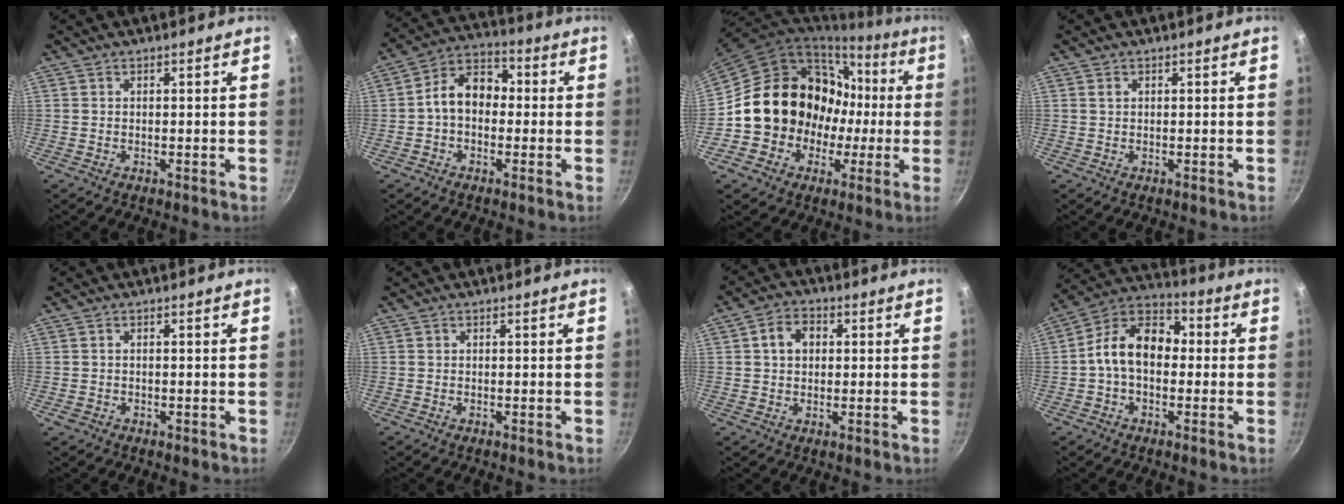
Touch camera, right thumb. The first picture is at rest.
{"total": 9.5, "force": [-0.4, 6.9, 6.4], "torque": [-0.073, 0.036, -0.028]}
{"total": 18.3, "force": [-0.8, 16.2, 8.3], "torque": [-0.106, 0.050, -0.002]}
{"total": 0.8, "force": [0.3, 0.6, 0.4], "torque": [-0.006, 0.000, 0.005]}
{"total": 1.0, "force": [-0.4, 0.8, 0.5], "torque": [-0.008, 0.002, -0.005]}
{"total": 0.0}
{"total": 5.5, "force": [1.1, 4.3, 3.3], "torque": [-0.034, 0.010, 0.010]}
{"total": 12.7, "force": [-0.3, 8.9, 9.1], "torque": [-0.118, 0.042, -0.031]}